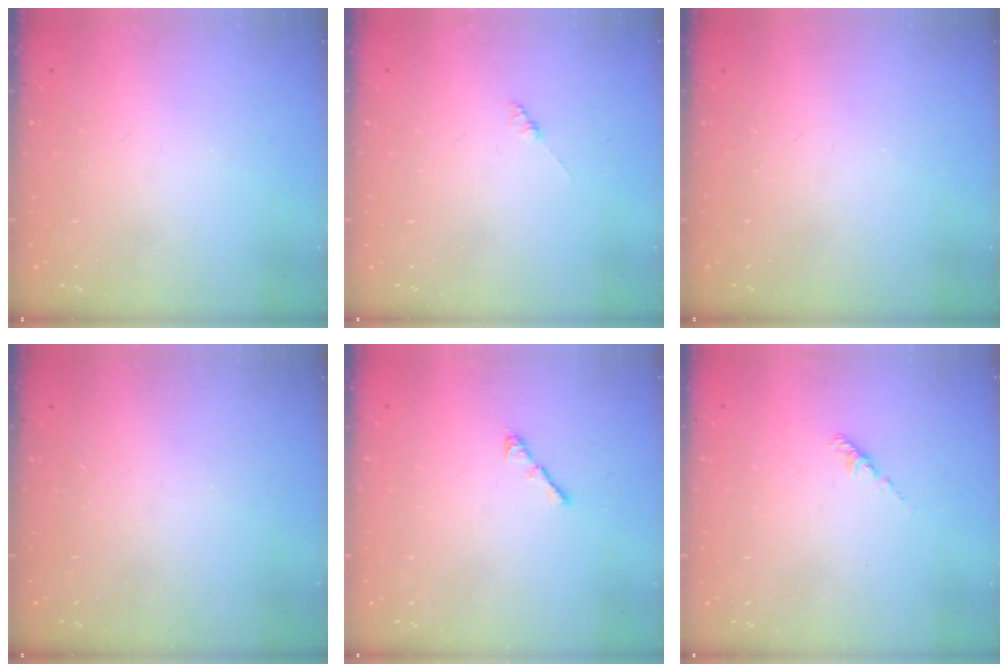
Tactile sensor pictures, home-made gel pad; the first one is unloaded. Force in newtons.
{"total": 0.9, "press": 0.8, "slide": 0.2}
{"total": 0.0}
{"total": 0.0}
{"total": 3.0, "press": 2.9, "slide": 0.8}
{"total": 2.2, "press": 2.1, "slide": 0.6}